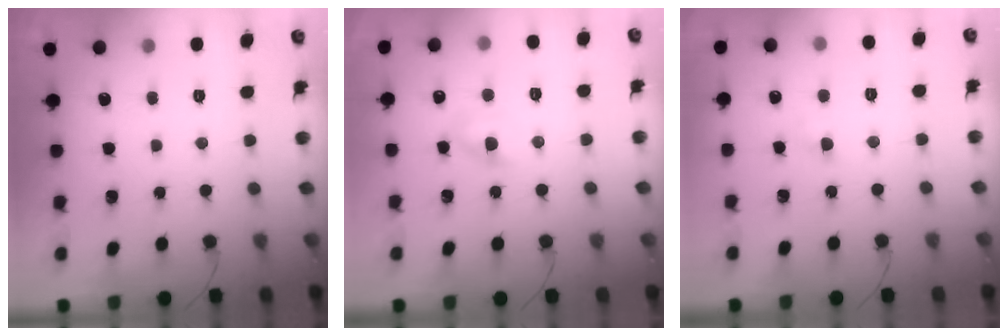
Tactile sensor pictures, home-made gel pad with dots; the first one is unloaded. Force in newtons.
{"total": 5.6, "press": 5.4, "slide": 1.3}
{"total": 2.9, "press": 2.7, "slide": 1.1}